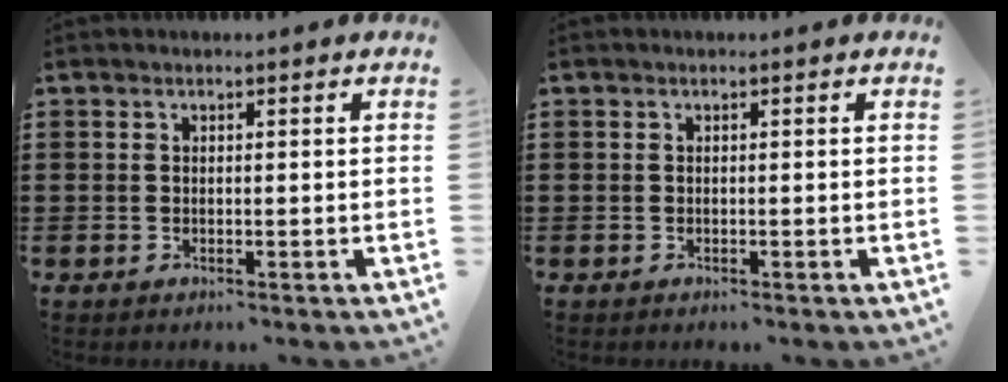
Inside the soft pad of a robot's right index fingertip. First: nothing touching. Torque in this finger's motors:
{"motor_torque": [0.00, -0.01, 0.00, -0.02]}